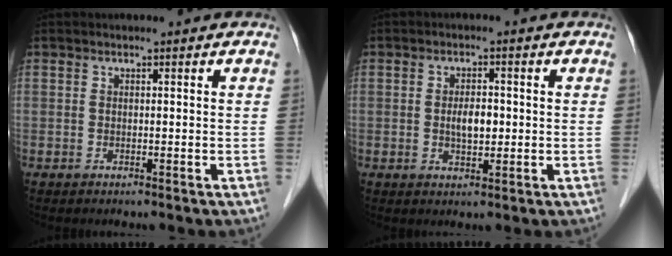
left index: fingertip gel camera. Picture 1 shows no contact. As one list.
[{"total": 3.3, "force": [-0.1, 1.5, 3.0], "torque": [-0.053, 0.001, 0.001]}]